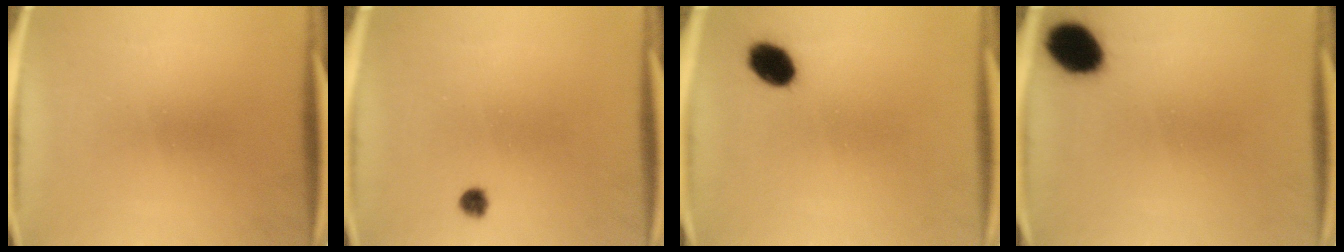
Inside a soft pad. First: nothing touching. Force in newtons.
{"total": 1.7}
{"total": 6.2}
{"total": 8.9}